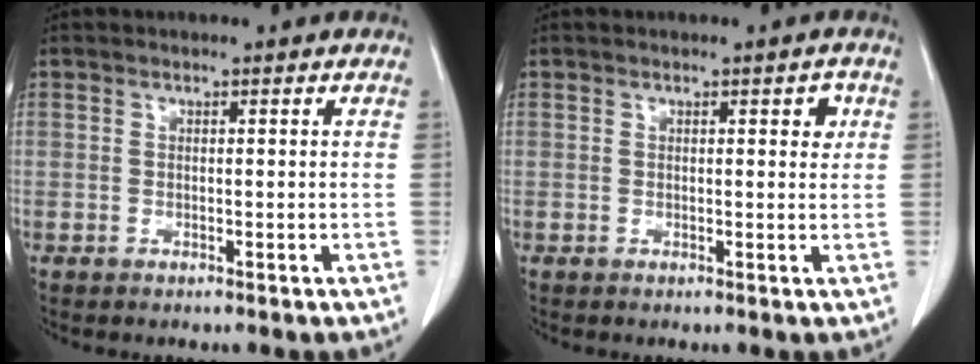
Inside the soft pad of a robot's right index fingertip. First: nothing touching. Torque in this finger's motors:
{"motor_torque": [0.18, -0.06, 0.02, 0.00]}